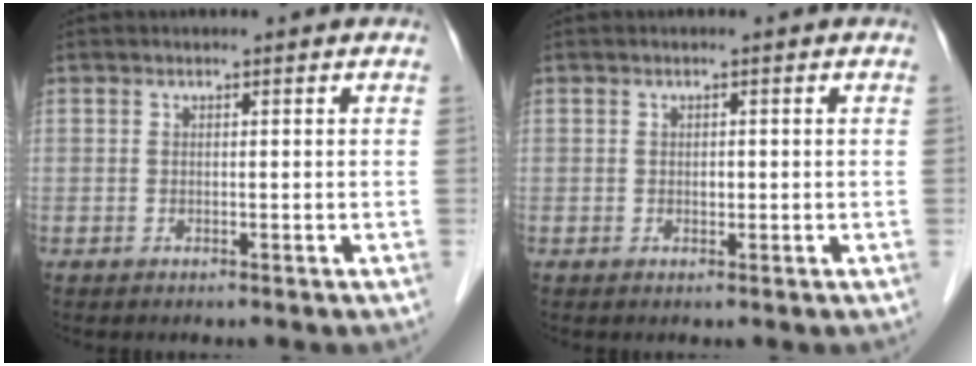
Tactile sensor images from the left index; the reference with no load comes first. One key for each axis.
{"total": 0.7, "fx": 0.0, "fy": 0.5, "fz": 0.5, "tx": -0.009, "ty": 0.001, "tz": -0.001}